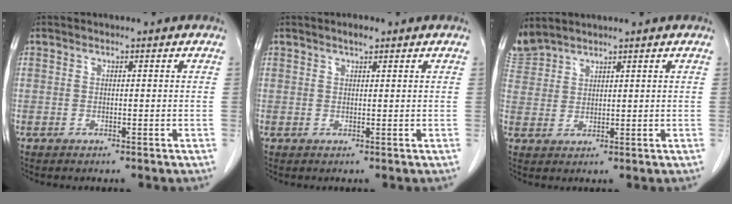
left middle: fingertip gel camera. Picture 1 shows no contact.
{"total": 1.4, "force": [1.1, 0.2, 0.8], "torque": [-0.019, 0.001, 0.019]}
{"total": 3.6, "force": [3.6, 0.4, 0.1], "torque": [-0.014, 0.015, 0.080]}